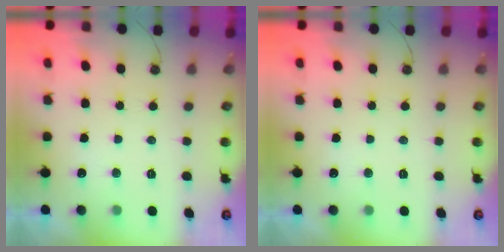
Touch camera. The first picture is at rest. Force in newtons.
{"total": 0.0}